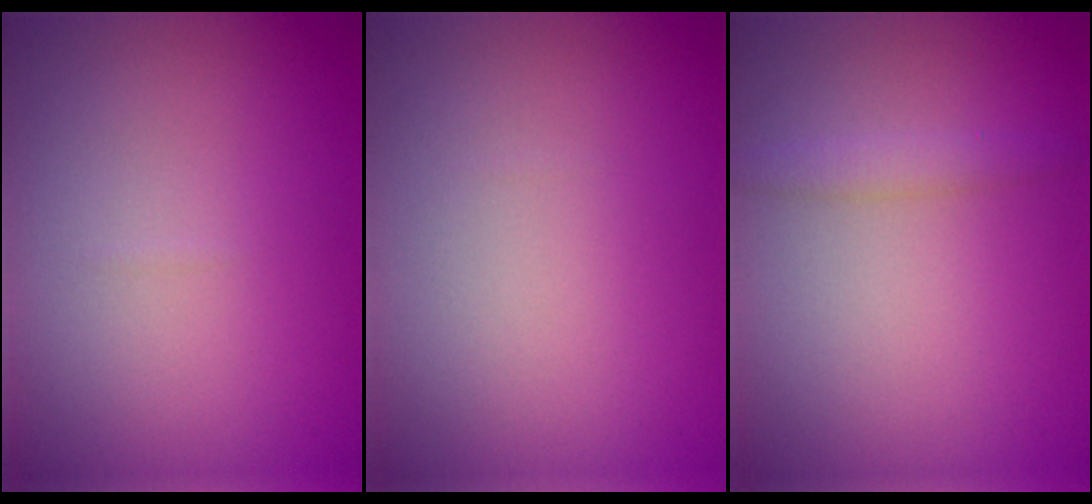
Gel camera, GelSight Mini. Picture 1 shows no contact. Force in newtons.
{"total": 0.0}
{"total": 1.5, "press": 1.5, "slide": 0.1}